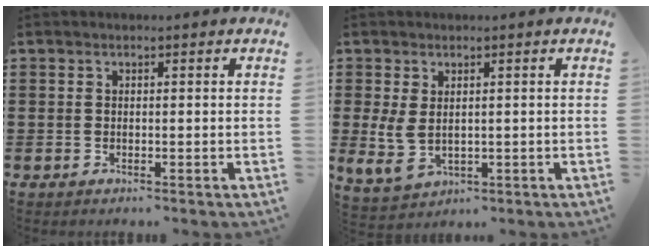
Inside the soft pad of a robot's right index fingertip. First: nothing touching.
{"total": 4.3, "force": [0.7, 2.4, 3.4], "torque": [-0.091, -0.004, 0.010]}